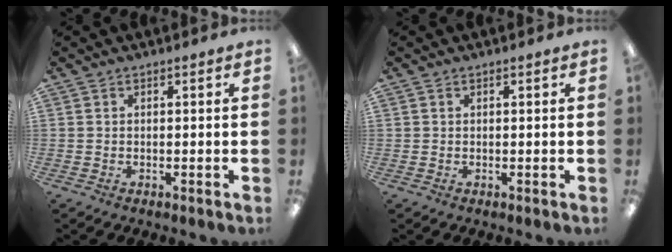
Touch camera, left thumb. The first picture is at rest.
{"total": 0.0}